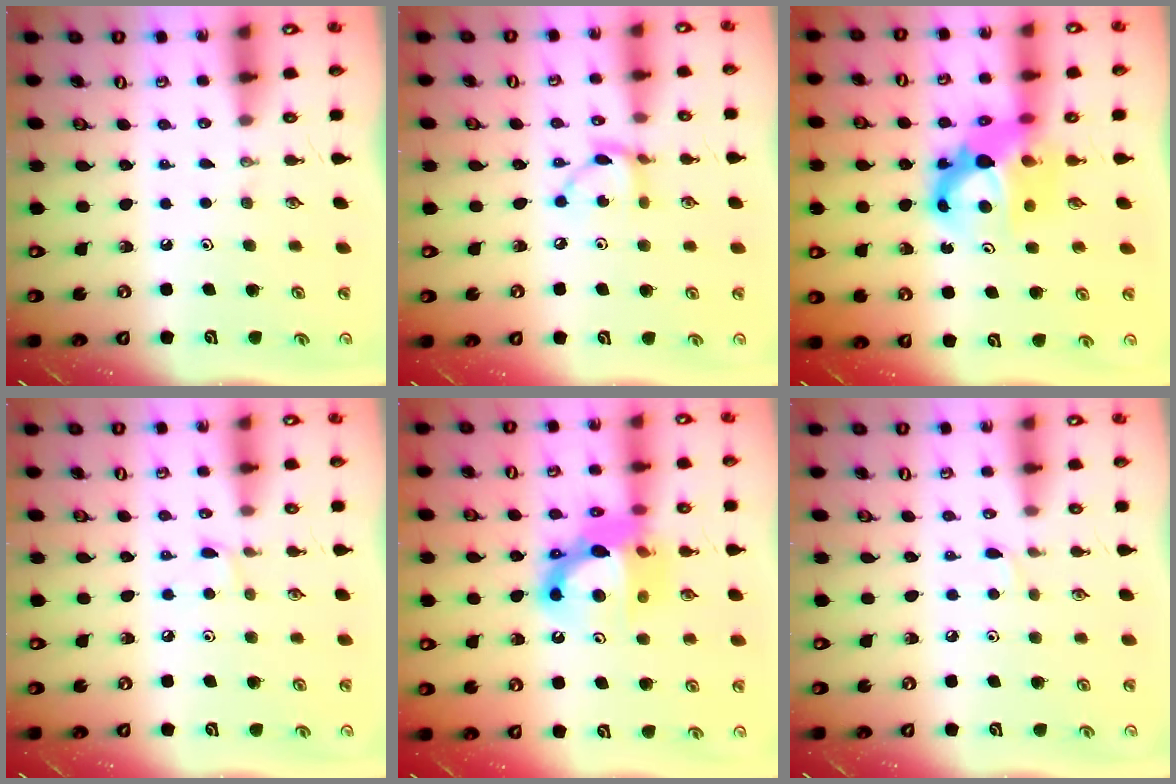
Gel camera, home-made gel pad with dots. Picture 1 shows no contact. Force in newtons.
{"total": 6.7, "press": 6.7, "slide": 0.2}
{"total": 10.8, "press": 10.7, "slide": 1.0}
{"total": 4.3, "press": 4.2, "slide": 0.4}
{"total": 14.3, "press": 14.3, "slide": 1.1}
{"total": 2.8, "press": 2.7, "slide": 0.4}